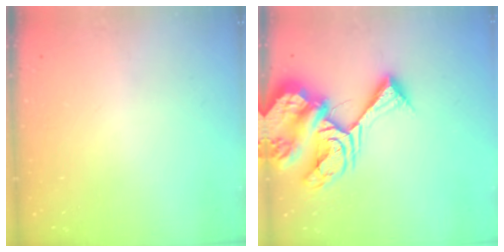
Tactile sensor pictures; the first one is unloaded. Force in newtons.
{"total": 19.2, "press": 19.1, "slide": 2.4}